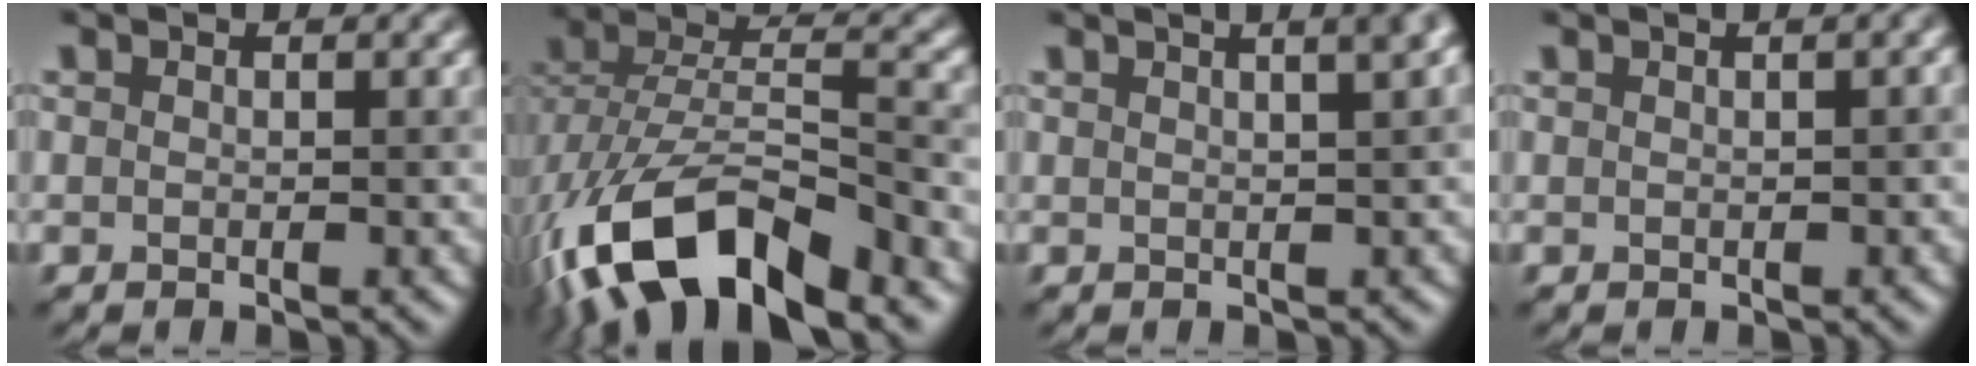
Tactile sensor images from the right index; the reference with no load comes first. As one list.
[{"total": 13.0, "force": [-7.1, 5.6, 9.3], "torque": [-0.187, 0.000, -0.136]}, {"total": 5.9, "force": [2.9, 2.6, 4.4], "torque": [-0.011, 0.049, -0.002]}, {"total": 1.4, "force": [0.1, 0.1, 1.4], "torque": [-0.015, 0.006, 0.000]}]